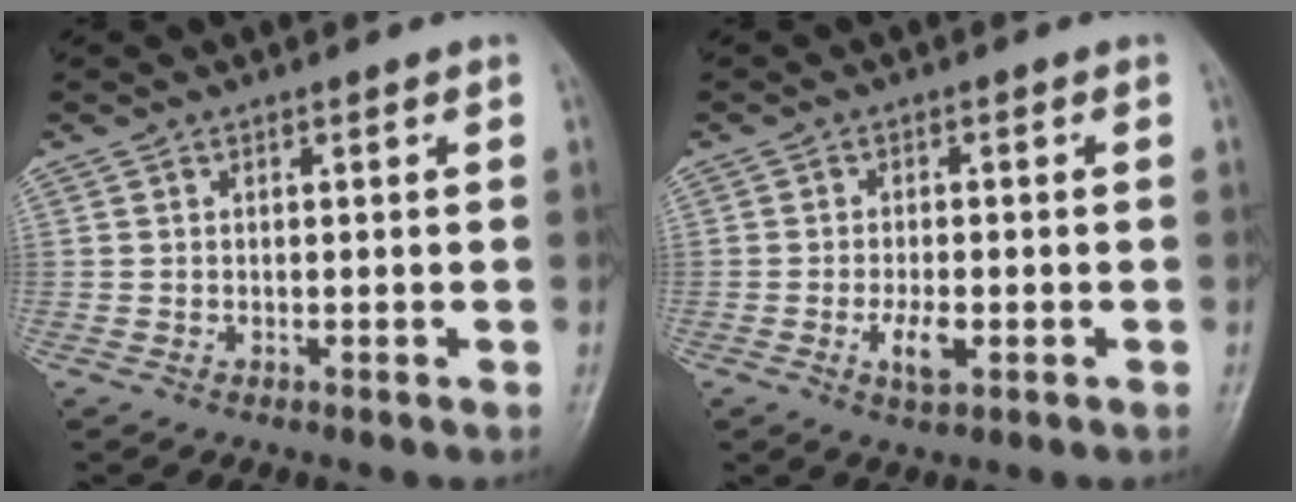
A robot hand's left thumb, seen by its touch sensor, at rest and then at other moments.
{"total": 4.3, "force": [-1.3, 1.8, 3.6], "torque": [-0.068, 0.000, -0.021]}